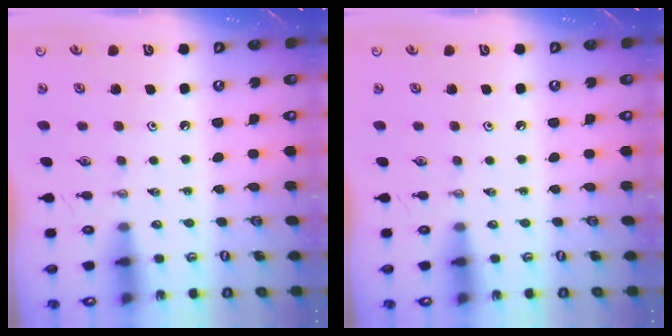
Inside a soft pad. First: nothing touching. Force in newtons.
{"total": 0.0}